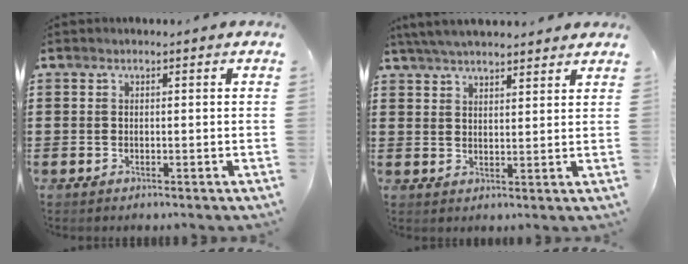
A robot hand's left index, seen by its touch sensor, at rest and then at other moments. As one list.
[{"total": 4.6, "force": [4.3, 0.2, 1.4], "torque": [-0.040, -0.007, 0.080]}]